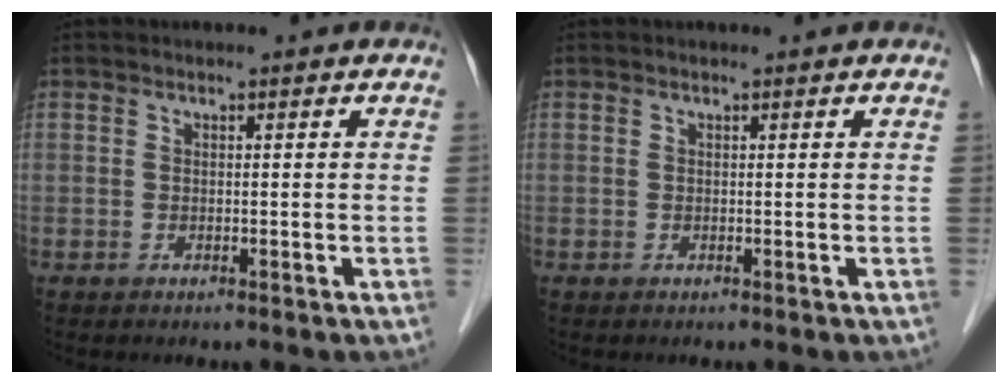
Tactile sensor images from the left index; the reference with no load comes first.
{"total": 0.5, "force": [0.5, 0.1, 0.1], "torque": [-0.004, 0.004, 0.004]}